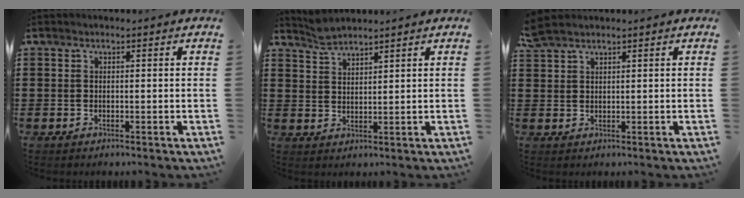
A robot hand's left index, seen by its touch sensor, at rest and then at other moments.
{"total": 2.8, "force": [2.7, 0.3, 0.7], "torque": [-0.020, -0.001, 0.052]}
{"total": 2.4, "force": [2.1, 0.6, 1.0], "torque": [-0.026, 0.003, 0.041]}